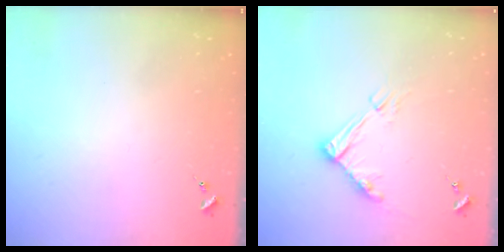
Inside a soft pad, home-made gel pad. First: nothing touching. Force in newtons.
{"total": 9.8, "press": 9.8, "slide": 1.0}